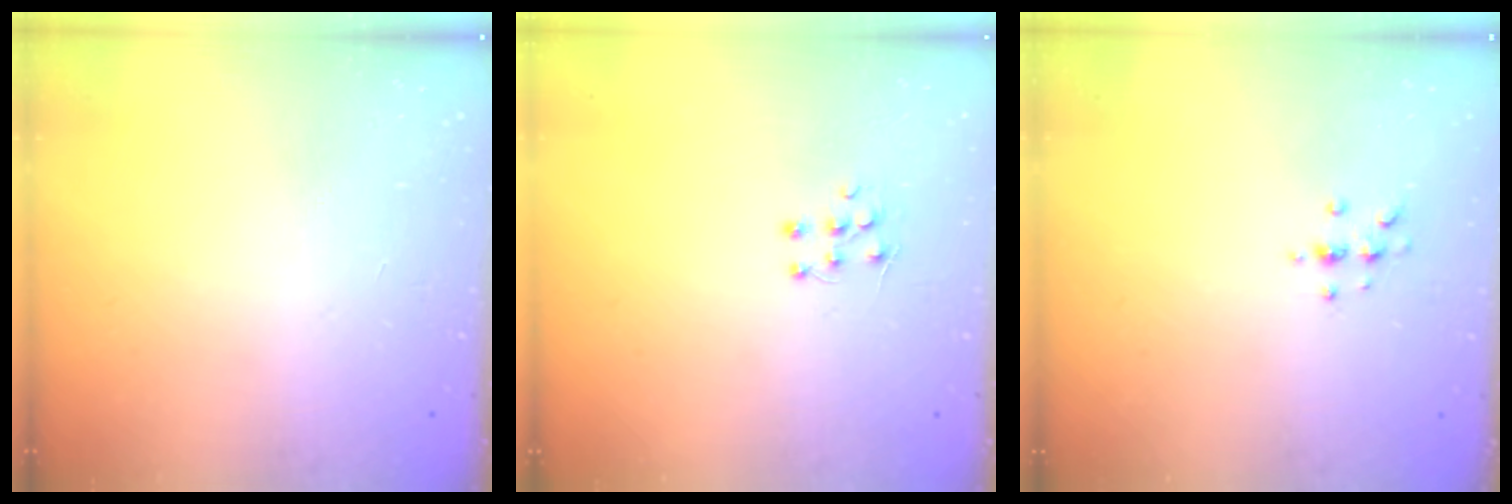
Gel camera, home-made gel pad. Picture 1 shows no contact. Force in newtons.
{"total": 4.9, "press": 4.9, "slide": 0.4}
{"total": 3.3, "press": 3.2, "slide": 0.4}